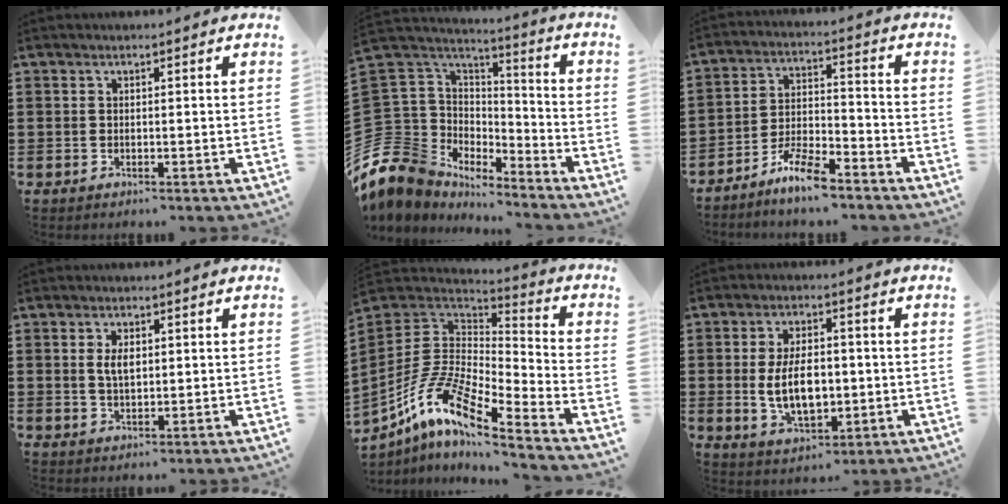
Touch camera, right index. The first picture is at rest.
{"total": 10.7, "force": [-6.2, 8.6, 1.5], "torque": [-0.099, -0.013, -0.118]}
{"total": 6.6, "force": [-5.8, 1.2, 2.9], "torque": [-0.061, 0.007, -0.109]}
{"total": 3.3, "force": [0.6, 1.5, 2.8], "torque": [-0.059, 0.006, 0.010]}
{"total": 11.2, "force": [-7.8, 3.2, 7.4], "torque": [-0.182, -0.003, -0.166]}
{"total": 7.7, "force": [-0.3, 4.5, 6.3], "torque": [-0.121, 0.000, -0.012]}